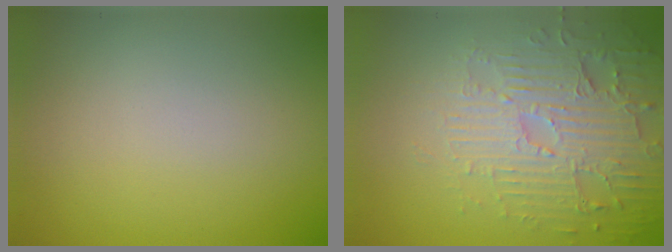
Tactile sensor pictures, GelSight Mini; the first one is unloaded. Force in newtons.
{"total": 4.9, "press": 4.3, "slide": 2.2}